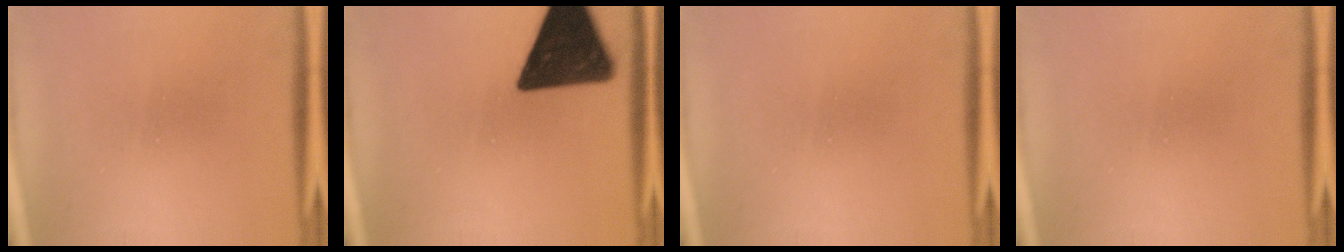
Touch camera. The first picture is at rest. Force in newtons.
{"total": 15.5}
{"total": 0.0}
{"total": 0.0}